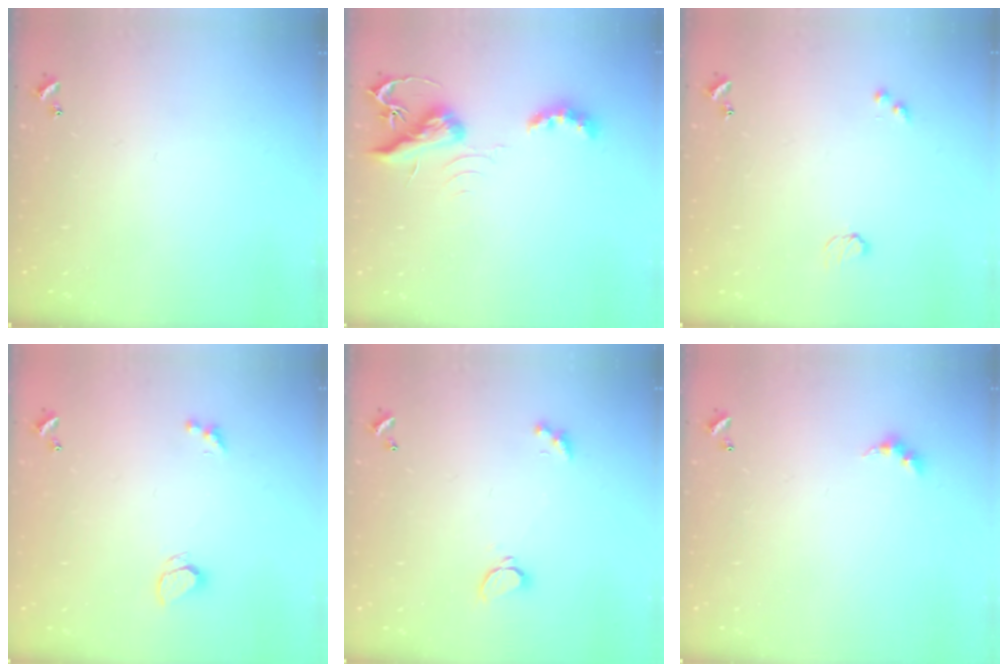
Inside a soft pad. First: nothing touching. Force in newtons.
{"total": 6.6, "press": 6.6, "slide": 0.3}
{"total": 2.9, "press": 2.9, "slide": 0.5}
{"total": 2.4, "press": 2.3, "slide": 0.6}
{"total": 1.7, "press": 1.7, "slide": 0.3}
{"total": 3.0, "press": 2.9, "slide": 0.5}